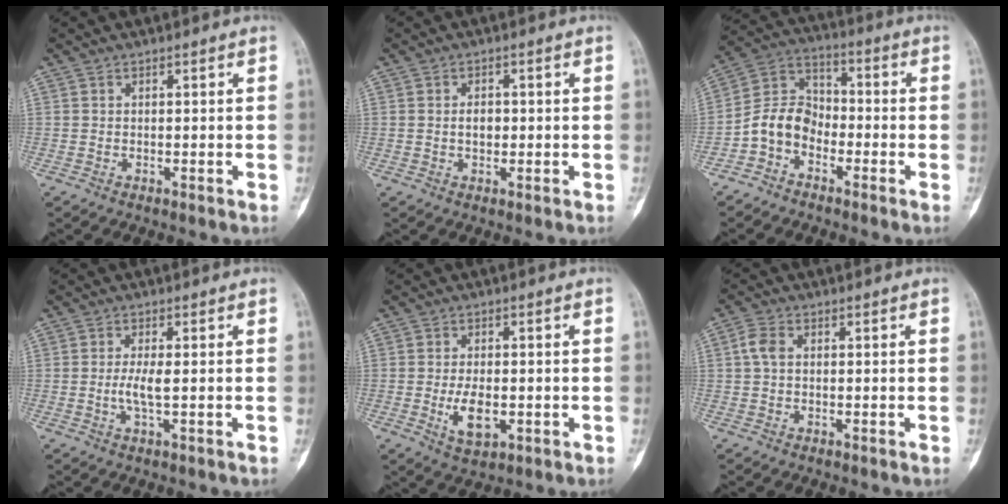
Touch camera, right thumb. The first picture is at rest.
{"total": 2.3, "force": [0.0, 1.5, 1.7], "torque": [-0.020, 0.002, -0.002]}
{"total": 8.5, "force": [-3.8, 6.3, 4.3], "torque": [-0.069, 0.053, -0.087]}
{"total": 3.3, "force": [-0.3, 0.6, 3.2], "torque": [-0.075, -0.006, -0.006]}
{"total": 6.4, "force": [-1.3, 3.4, 5.3], "torque": [-0.089, -0.006, -0.016]}
{"total": 3.1, "force": [0.3, 2.1, 2.3], "torque": [-0.049, 0.009, 0.002]}